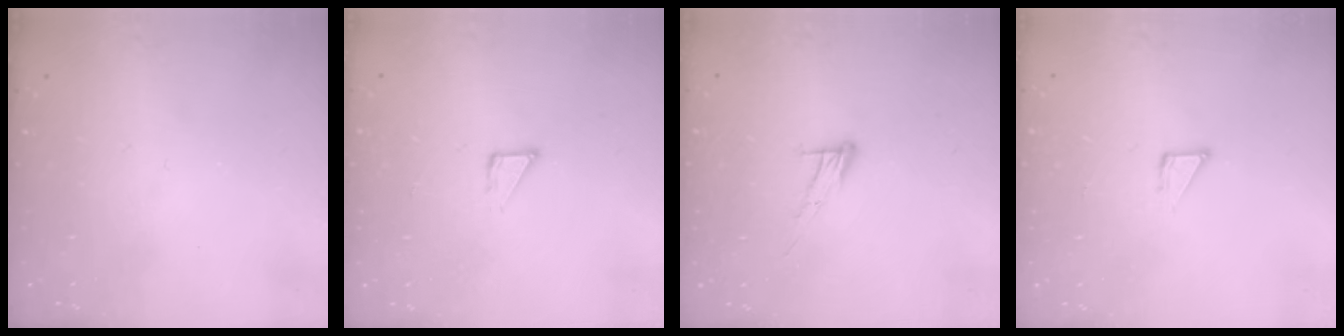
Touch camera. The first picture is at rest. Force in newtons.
{"total": 3.6, "press": 3.6, "slide": 0.3}
{"total": 8.4, "press": 8.4, "slide": 0.4}
{"total": 2.7, "press": 2.7, "slide": 0.2}